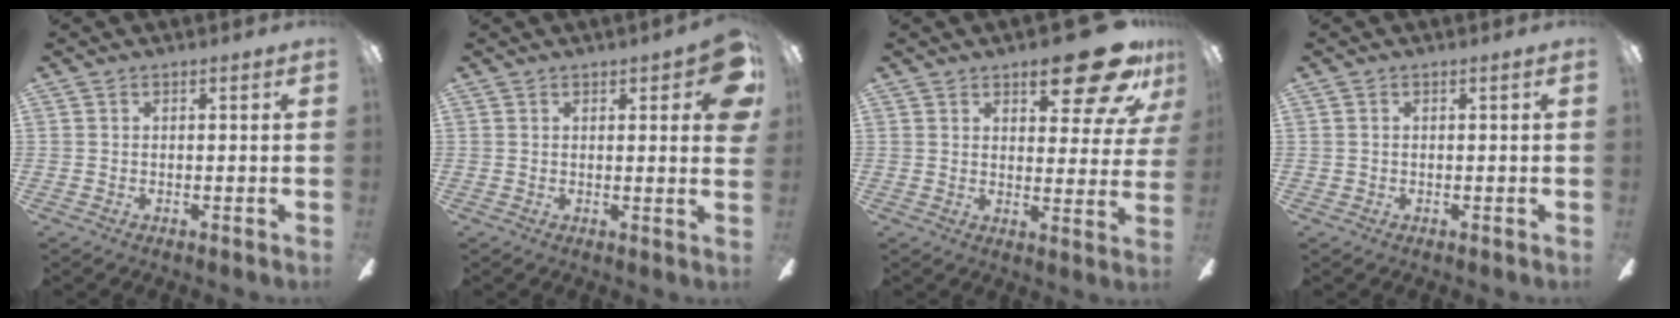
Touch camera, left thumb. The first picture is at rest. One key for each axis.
{"total": 7.4, "fx": 3.3, "fy": 2.2, "fz": 6.2, "tx": -0.070, "ty": -0.015, "tz": 0.050}
{"total": 18.0, "fx": 11.2, "fy": 6.9, "fz": 12.4, "tx": -0.143, "ty": -0.072, "tz": 0.178}
{"total": 0.0}